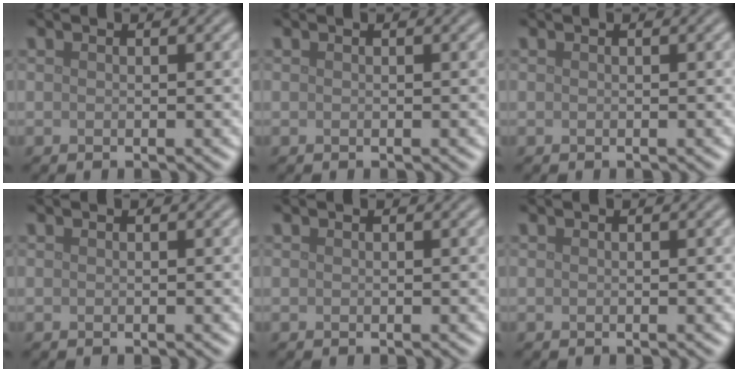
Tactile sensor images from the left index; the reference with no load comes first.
{"total": 0.0}
{"total": 0.0}
{"total": 0.0}
{"total": 0.0}
{"total": 0.0}